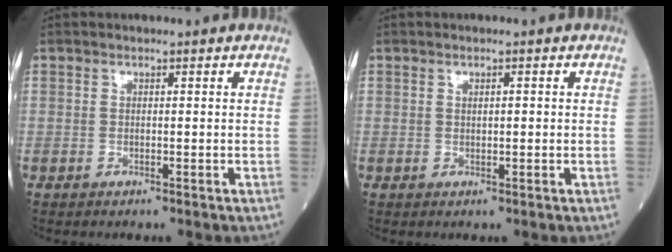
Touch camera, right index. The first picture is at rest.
{"total": 0.9, "force": [0.2, 0.3, 0.8], "torque": [-0.015, 0.000, 0.005]}